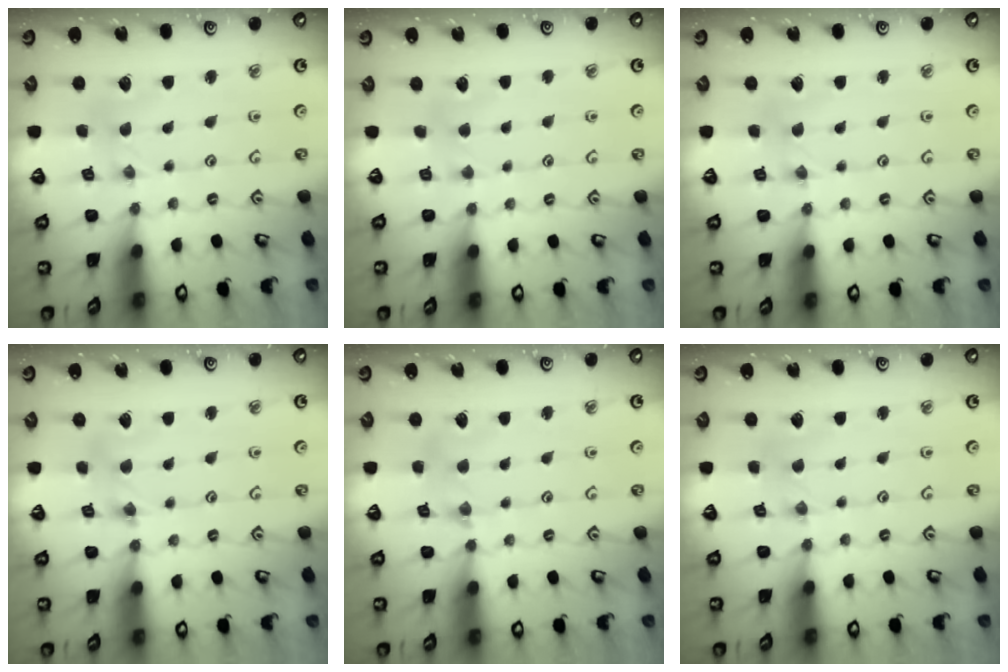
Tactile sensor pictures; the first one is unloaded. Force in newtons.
{"total": 4.4, "press": 4.3, "slide": 0.5}
{"total": 0.0}
{"total": 3.4, "press": 3.4, "slide": 0.3}
{"total": 4.8, "press": 4.7, "slide": 0.4}
{"total": 0.0}